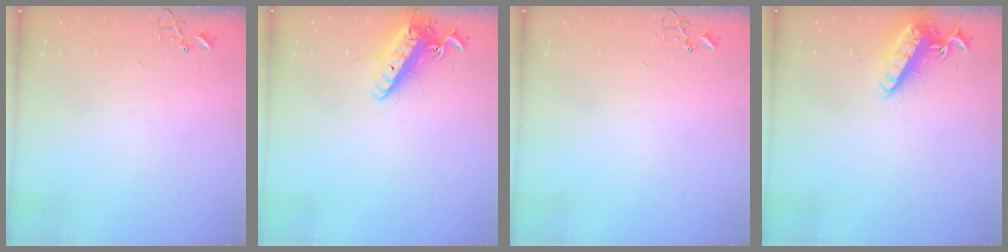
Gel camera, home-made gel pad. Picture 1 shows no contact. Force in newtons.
{"total": 14.0, "press": 13.7, "slide": 2.6}
{"total": 0.0}
{"total": 14.3, "press": 14.1, "slide": 2.1}